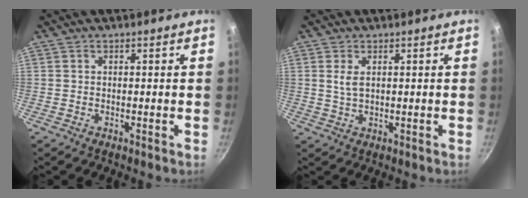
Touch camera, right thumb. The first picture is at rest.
{"total": 2.8, "force": [0.8, 1.4, 2.2], "torque": [-0.041, -0.007, 0.018]}